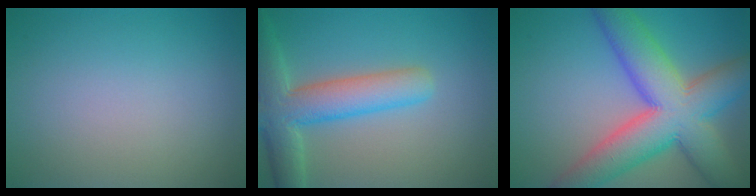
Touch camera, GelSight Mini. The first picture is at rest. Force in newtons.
{"total": 6.7, "press": 6.7, "slide": 0.6}
{"total": 11.4, "press": 11.4, "slide": 0.6}